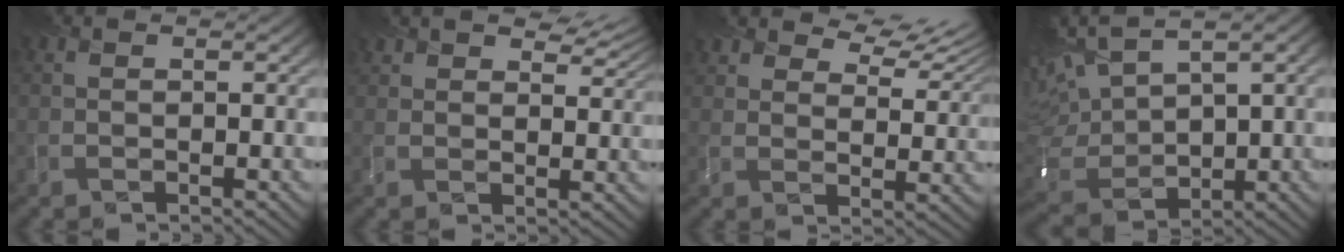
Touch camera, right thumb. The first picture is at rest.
{"total": 4.7, "force": [3.6, 1.9, 2.3], "torque": [-0.034, -0.004, 0.065]}
{"total": 7.8, "force": [6.5, 2.8, 3.5], "torque": [-0.067, 0.005, 0.106]}
{"total": 10.6, "force": [4.8, 5.2, 7.9], "torque": [-0.228, 0.008, 0.098]}